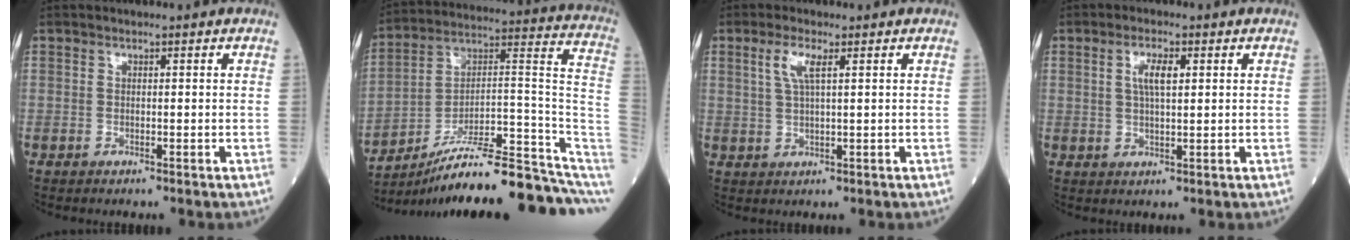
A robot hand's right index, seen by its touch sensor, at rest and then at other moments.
{"total": 22.1, "force": [-17.3, 1.9, 13.7], "torque": [-0.128, 0.051, -0.263]}
{"total": 3.8, "force": [1.7, 0.6, 3.3], "torque": [-0.076, 0.004, 0.038]}
{"total": 4.0, "force": [1.3, 0.9, 3.6], "torque": [-0.072, 0.005, 0.028]}